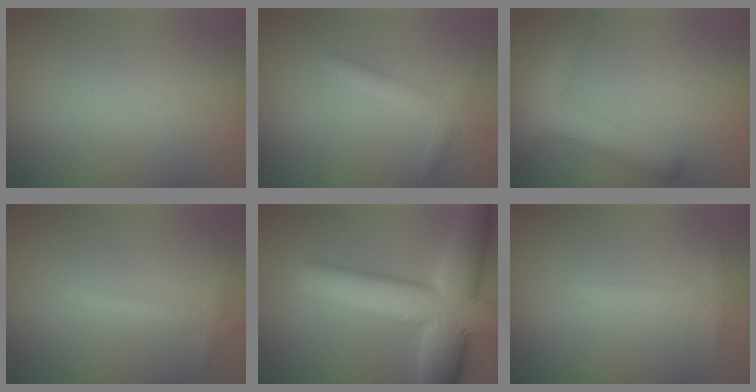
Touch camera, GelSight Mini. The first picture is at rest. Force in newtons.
{"total": 1.6, "press": 1.6, "slide": 0.1}
{"total": 4.4, "press": 4.4, "slide": 0.2}
{"total": 1.4, "press": 1.4, "slide": 0.0}
{"total": 12.4, "press": 12.4, "slide": 0.6}
{"total": 1.4, "press": 1.4, "slide": 0.0}